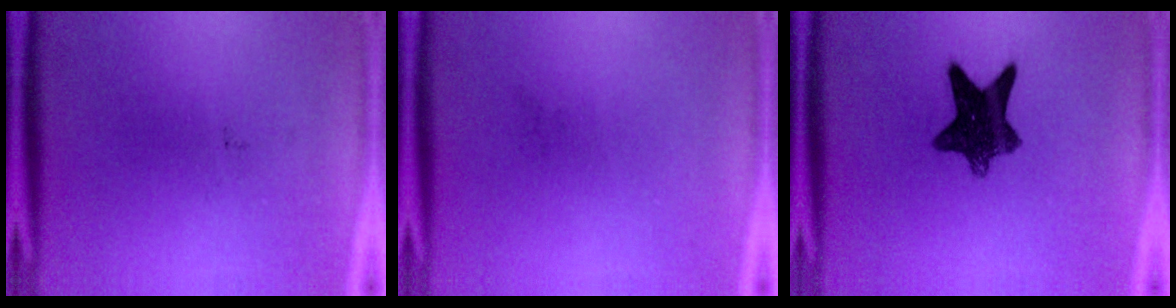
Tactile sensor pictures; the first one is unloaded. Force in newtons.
{"total": 0.0}
{"total": 9.8}